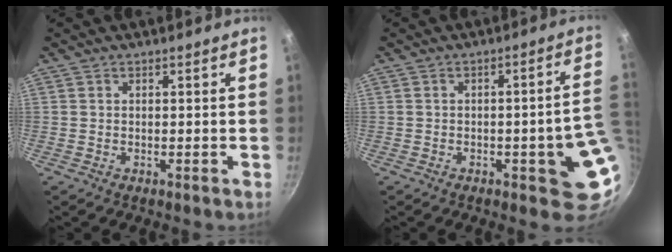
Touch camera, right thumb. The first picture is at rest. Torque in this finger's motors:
{"motor_torque": [2.07, 0.98, 0.64, -0.11, 0.04]}